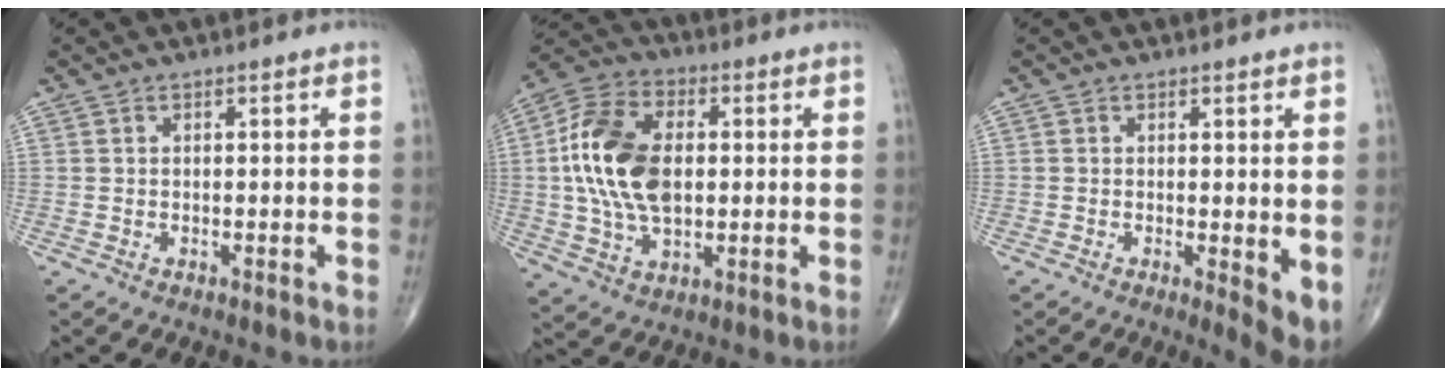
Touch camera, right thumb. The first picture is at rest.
{"total": 17.1, "force": [1.1, 10.3, 13.6], "torque": [-0.264, 0.011, 0.019]}
{"total": 4.3, "force": [0.1, 1.4, 4.0], "torque": [-0.058, -0.013, 0.001]}